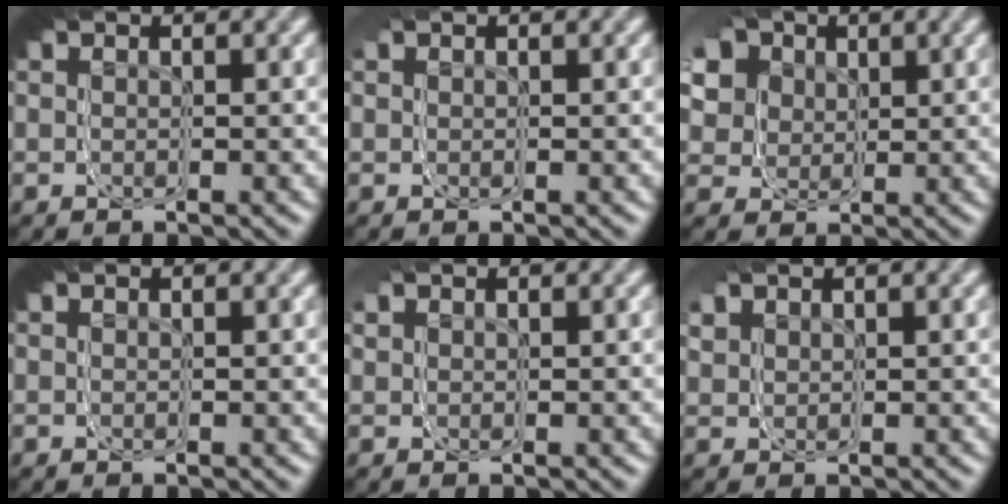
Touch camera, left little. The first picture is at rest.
{"total": 0.7, "force": [0.4, 0.5, 0.1], "torque": [-0.001, -0.001, 0.006]}
{"total": 9.0, "force": [1.3, 7.2, 5.2], "torque": [-0.085, 0.007, 0.003]}
{"total": 0.0}
{"total": 1.3, "force": [0.8, 0.9, 0.4], "torque": [-0.010, 0.000, 0.012]}
{"total": 4.3, "force": [1.8, 3.4, 1.8], "torque": [-0.044, 0.007, 0.019]}